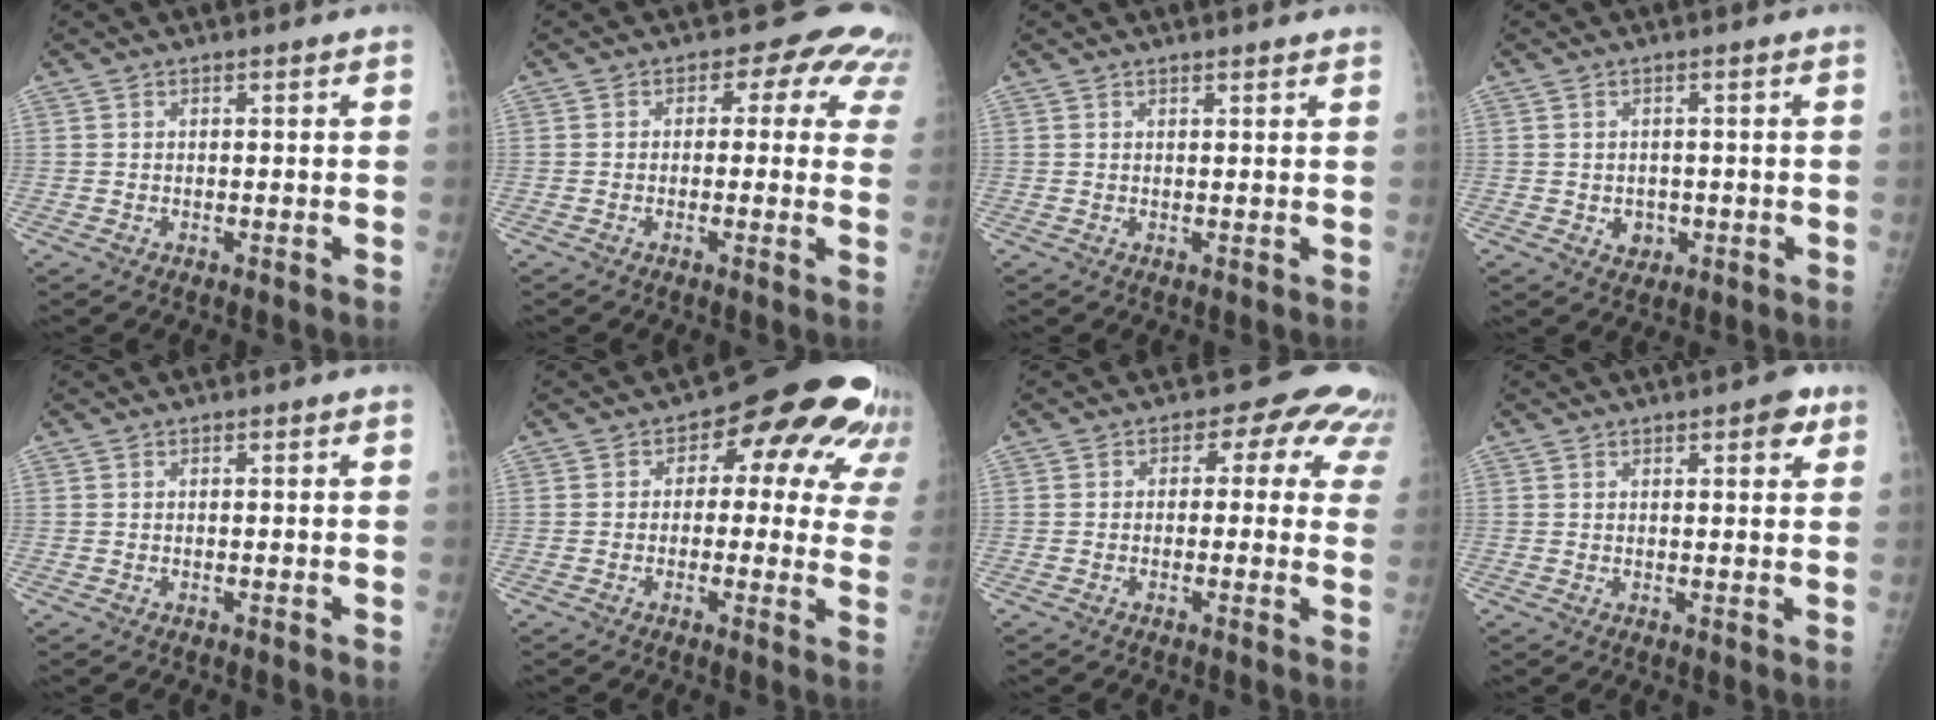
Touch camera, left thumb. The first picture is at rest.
{"total": 7.8, "force": [3.2, 5.4, 4.6], "torque": [0.000, 0.000, 0.014]}
{"total": 2.1, "force": [1.9, 0.1, 1.0], "torque": [-0.005, -0.002, 0.025]}
{"total": 2.4, "force": [-0.4, 2.0, 1.2], "torque": [-0.007, 0.001, 0.003]}
{"total": 0.0}
{"total": 15.9, "force": [8.1, 9.2, 10.2], "torque": [-0.064, -0.008, 0.075]}
{"total": 8.5, "force": [3.2, 5.8, 5.3], "torque": [-0.006, 0.002, 0.015]}
{"total": 4.0, "force": [2.2, 1.5, 2.9], "torque": [-0.025, -0.007, 0.024]}